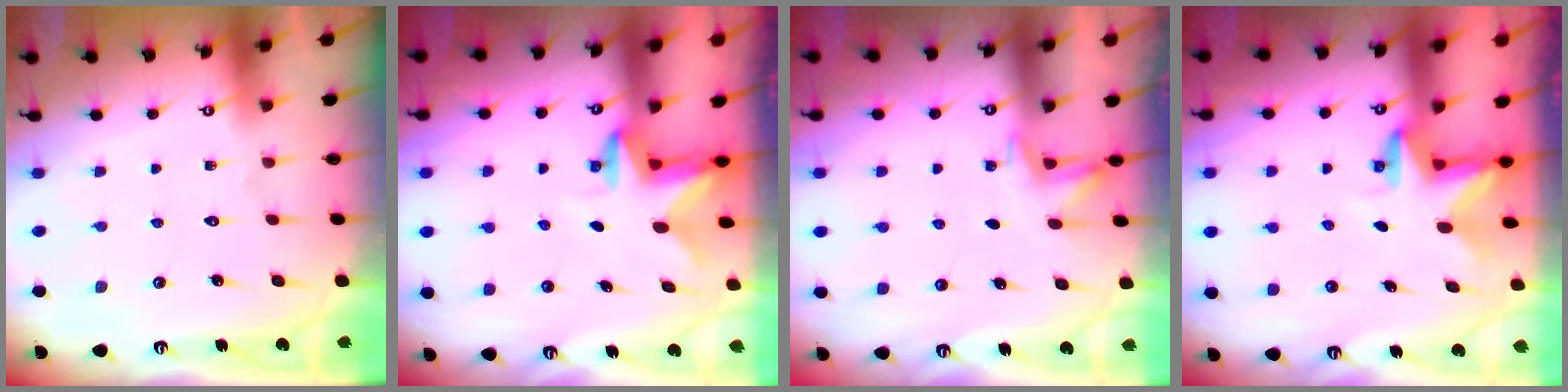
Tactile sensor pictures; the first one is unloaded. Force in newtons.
{"total": 2.8, "press": 2.7, "slide": 0.6}
{"total": 4.3, "press": 4.1, "slide": 1.3}
{"total": 2.9, "press": 2.9, "slide": 0.2}